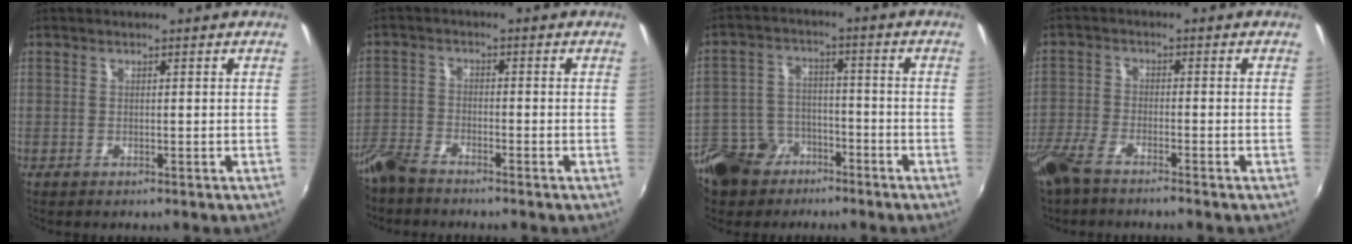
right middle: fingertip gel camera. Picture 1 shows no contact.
{"total": 6.2, "force": [-5.3, 2.0, 2.5], "torque": [-0.061, -0.011, -0.111]}
{"total": 15.3, "force": [-9.7, 10.2, 6.0], "torque": [-0.168, 0.010, -0.158]}
{"total": 6.2, "force": [-5.0, 1.5, 3.3], "torque": [-0.088, -0.013, -0.104]}